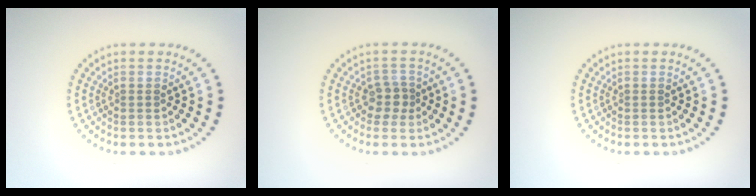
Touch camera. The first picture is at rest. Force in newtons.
{"total": 1.9, "press": 1.5, "slide": 1.2}
{"total": 0.0}